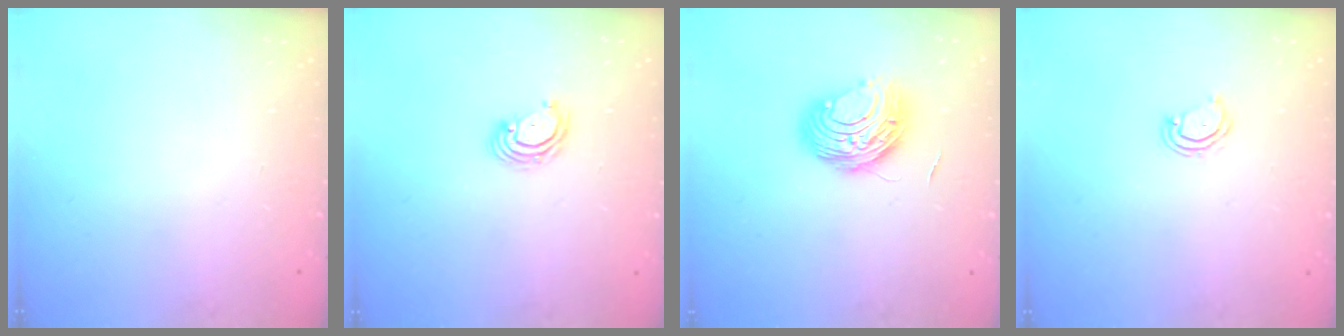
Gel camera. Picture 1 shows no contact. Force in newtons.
{"total": 4.2, "press": 4.2, "slide": 0.3}
{"total": 9.1, "press": 9.1, "slide": 0.5}
{"total": 4.2, "press": 4.1, "slide": 0.4}